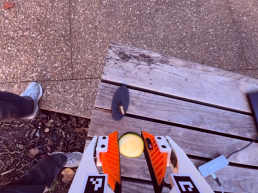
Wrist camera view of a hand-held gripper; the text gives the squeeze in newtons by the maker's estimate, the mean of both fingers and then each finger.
{"total": 7.4, "left": 6.9, "right": 8.0}